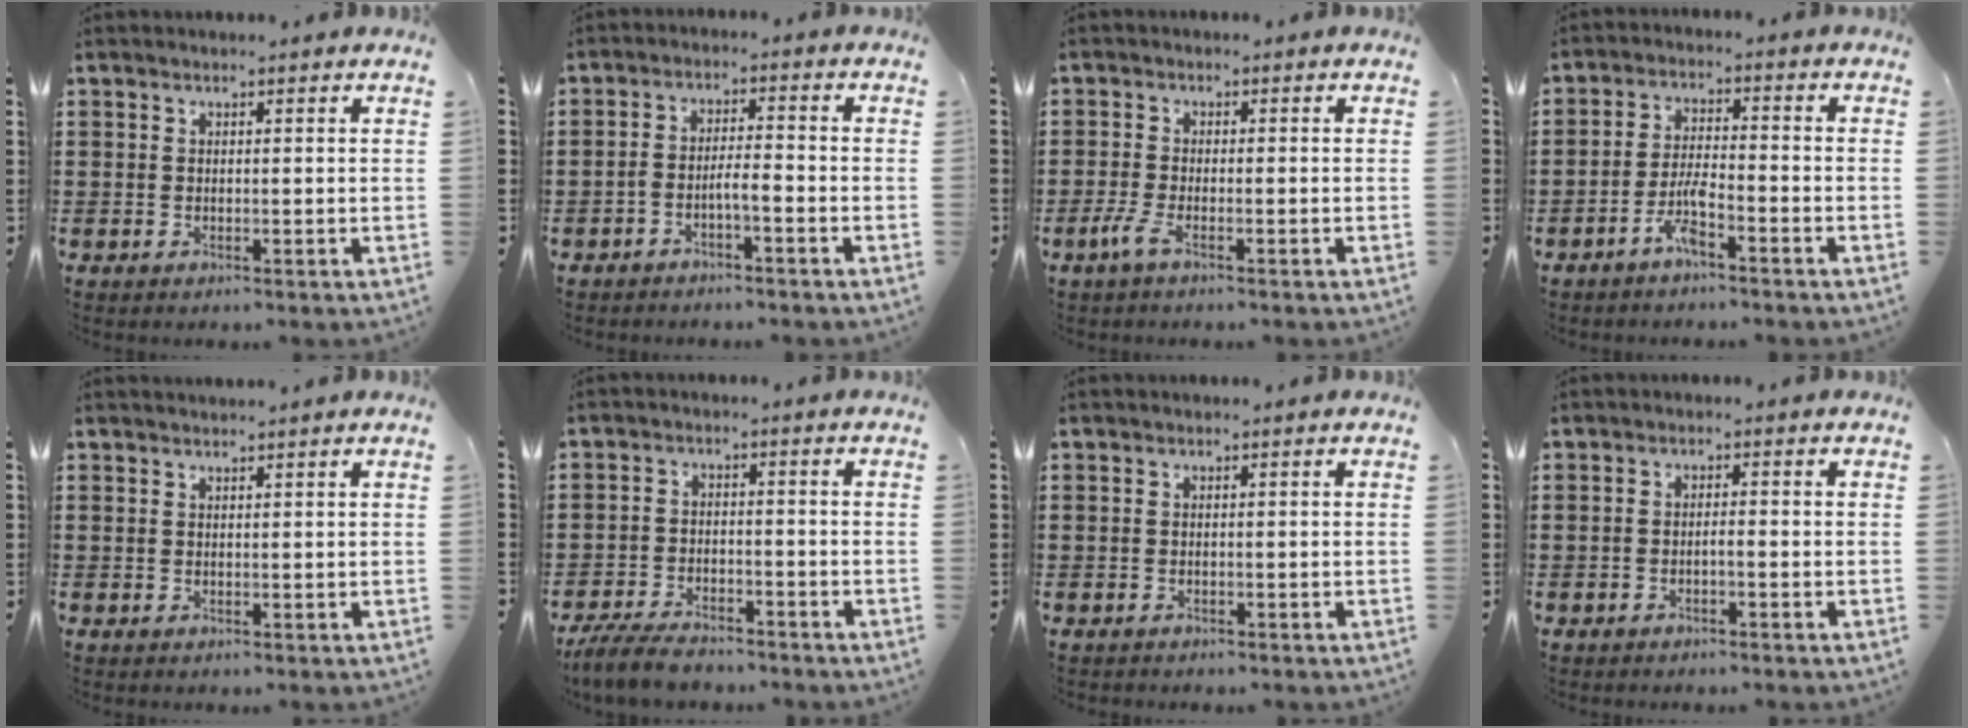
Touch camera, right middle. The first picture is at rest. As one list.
[{"total": 2.7, "force": [-2.1, 0.2, 1.7], "torque": [-0.035, 0.006, -0.041]}, {"total": 2.6, "force": [-1.6, 0.5, 2.0], "torque": [-0.054, -0.005, -0.036]}, {"total": 4.7, "force": [-3.1, 0.8, 3.5], "torque": [-0.080, 0.003, -0.063]}, {"total": 0.6, "force": [0.6, 0.0, 0.0], "torque": [-0.002, 0.000, 0.011]}, {"total": 5.6, "force": [-5.2, 1.4, 1.5], "torque": [-0.041, 0.005, -0.107]}, {"total": 0.8, "force": [-0.7, 0.3, 0.0], "torque": [0.000, 0.003, -0.017]}, {"total": 1.2, "force": [-0.9, 0.0, 0.7], "torque": [-0.015, -0.001, -0.017]}]